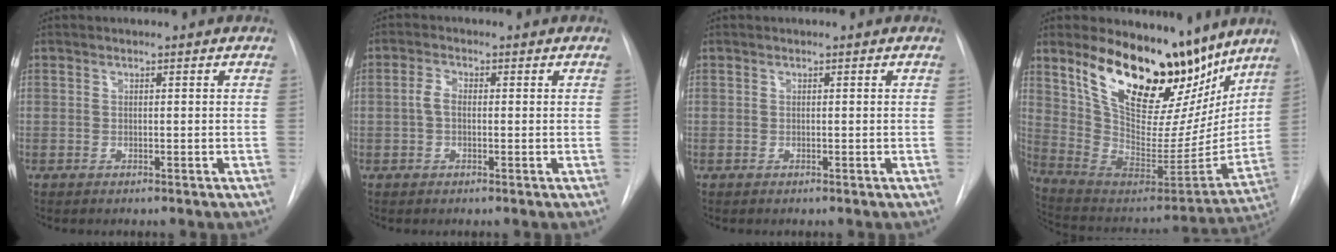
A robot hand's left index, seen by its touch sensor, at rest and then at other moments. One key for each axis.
{"total": 2.3, "fx": -0.1, "fy": 1.3, "fz": 1.8, "tx": -0.039, "ty": 0.008, "tz": -0.004}
{"total": 0.0}
{"total": 22.8, "fx": 15.5, "fy": 9.5, "fz": 13.6, "tx": -0.197, "ty": -0.015, "tz": 0.264}